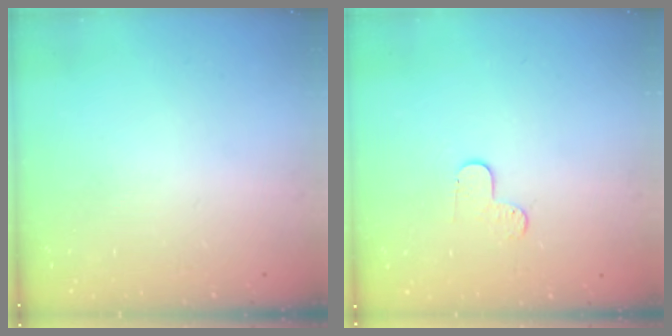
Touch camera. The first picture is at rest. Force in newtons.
{"total": 3.8, "press": 3.8, "slide": 0.3}